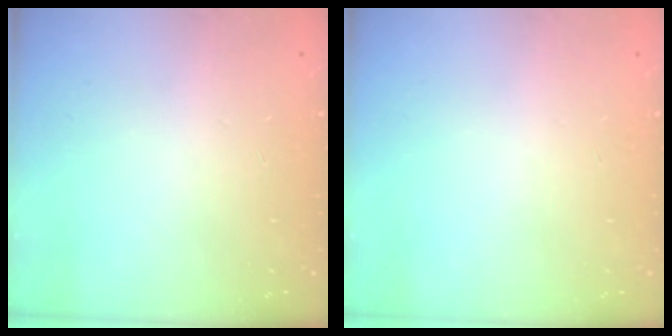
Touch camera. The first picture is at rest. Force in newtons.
{"total": 0.0}